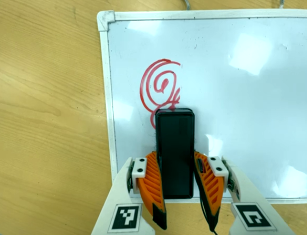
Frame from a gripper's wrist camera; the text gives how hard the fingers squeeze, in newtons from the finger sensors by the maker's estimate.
{"total": 7.9, "left": 6.3, "right": 9.6}